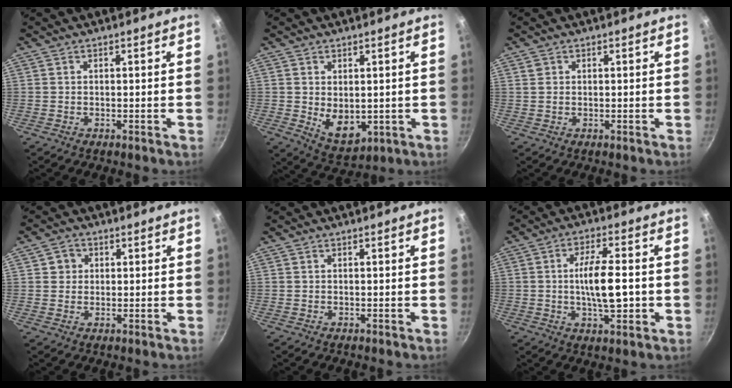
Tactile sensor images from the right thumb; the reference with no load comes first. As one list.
[{"total": 7.4, "force": [0.2, 4.9, 5.6], "torque": [-0.075, -0.022, 0.024]}, {"total": 1.5, "force": [0.5, 1.3, 0.6], "torque": [-0.009, 0.003, 0.009]}, {"total": 3.1, "force": [0.7, 3.0, 0.8], "torque": [0.008, 0.002, 0.007]}, {"total": 0.0}, {"total": 9.8, "force": [-0.8, 3.7, 9.1], "torque": [-0.147, 0.011, -0.015]}]